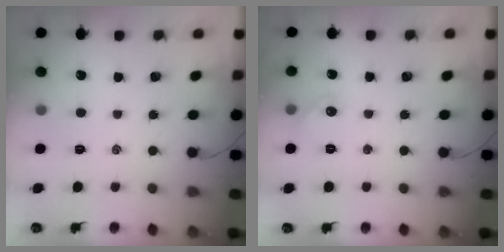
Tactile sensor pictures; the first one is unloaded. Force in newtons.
{"total": 4.9, "press": 4.7, "slide": 1.3}